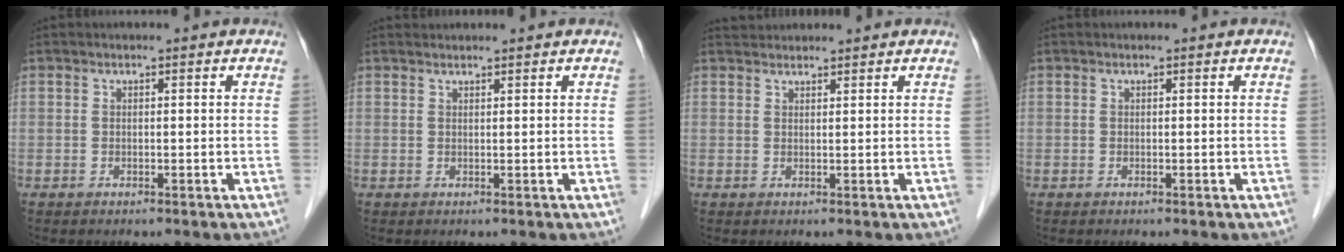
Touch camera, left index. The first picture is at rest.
{"total": 1.8, "force": [1.7, 0.1, 0.3], "torque": [-0.006, 0.018, 0.027]}
{"total": 2.0, "force": [2.0, 0.3, -0.1], "torque": [-0.006, 0.021, 0.040]}
{"total": 0.0}